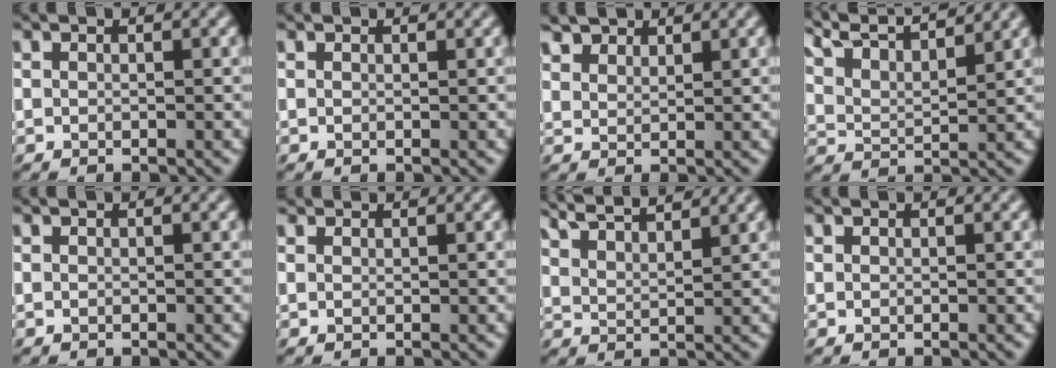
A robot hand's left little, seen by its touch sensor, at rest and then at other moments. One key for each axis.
{"total": 0.5, "fx": 0.5, "fy": 0.1, "fz": 0.0, "tx": -0.007, "ty": 0.006, "tz": 0.011}
{"total": 4.7, "fx": 3.6, "fy": 2.5, "fz": 1.8, "tx": -0.080, "ty": 0.006, "tz": 0.067}
{"total": 7.5, "fx": 6.7, "fy": 0.3, "fz": 3.4, "tx": -0.083, "ty": 0.018, "tz": 0.091}
{"total": 0.0}
{"total": 1.0, "fx": 0.9, "fy": 0.4, "fz": 0.1, "tx": -0.010, "ty": 0.006, "tz": 0.017}
{"total": 6.7, "fx": 5.9, "fy": 0.9, "fz": 3.1, "tx": -0.077, "ty": 0.018, "tz": 0.081}
{"total": 0.0}